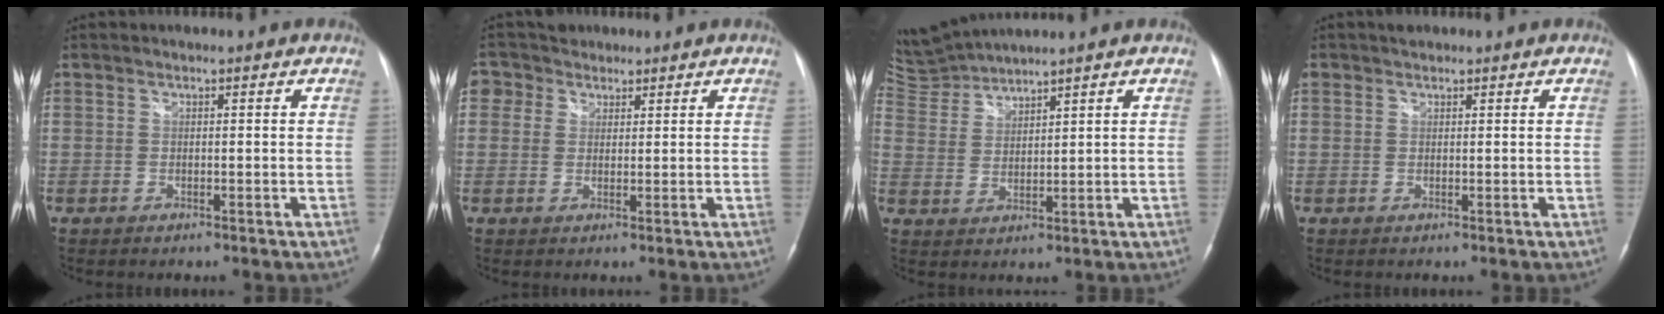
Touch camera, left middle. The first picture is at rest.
{"total": 3.6, "force": [2.1, 2.9, -0.2], "torque": [0.001, 0.019, 0.034]}
{"total": 5.6, "force": [5.4, -1.1, -0.5], "torque": [-0.009, -0.001, 0.120]}
{"total": 1.6, "force": [1.2, 1.0, 0.3], "torque": [-0.009, 0.011, 0.019]}